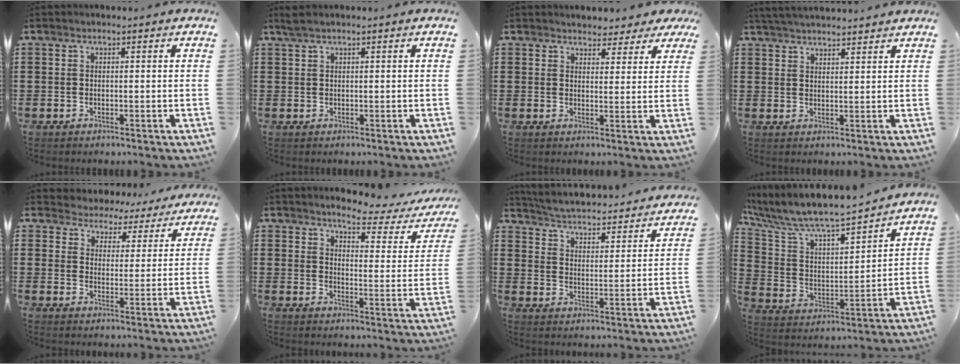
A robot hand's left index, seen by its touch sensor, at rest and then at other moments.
{"total": 1.3, "force": [0.9, 0.1, 0.9], "torque": [-0.020, 0.000, 0.017]}
{"total": 3.4, "force": [3.1, 1.3, 0.3], "torque": [-0.010, -0.007, 0.056]}
{"total": 3.2, "force": [3.1, -0.2, 0.4], "torque": [-0.018, -0.007, 0.058]}
{"total": 4.0, "force": [3.9, 0.8, -0.6], "torque": [-0.015, -0.031, 0.063]}
{"total": 3.5, "force": [3.2, -0.1, 1.3], "torque": [-0.031, -0.030, 0.044]}
{"total": 2.8, "force": [2.8, -0.1, 0.3], "torque": [-0.027, -0.032, 0.036]}
{"total": 7.3, "force": [6.6, 1.3, 3.0], "torque": [-0.092, -0.053, 0.106]}